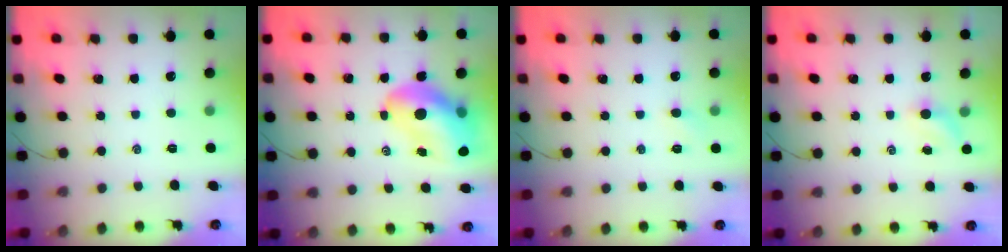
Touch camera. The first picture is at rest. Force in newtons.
{"total": 14.5, "press": 13.8, "slide": 4.2}
{"total": 2.2, "press": 2.1, "slide": 0.6}
{"total": 2.4, "press": 2.3, "slide": 0.7}